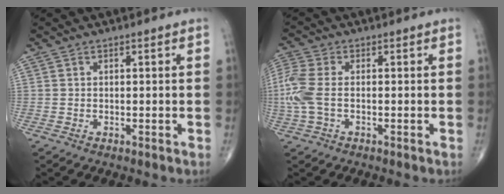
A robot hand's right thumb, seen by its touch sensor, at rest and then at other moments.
{"total": 7.2, "force": [-0.6, 3.7, 6.1], "torque": [-0.182, 0.010, -0.015]}